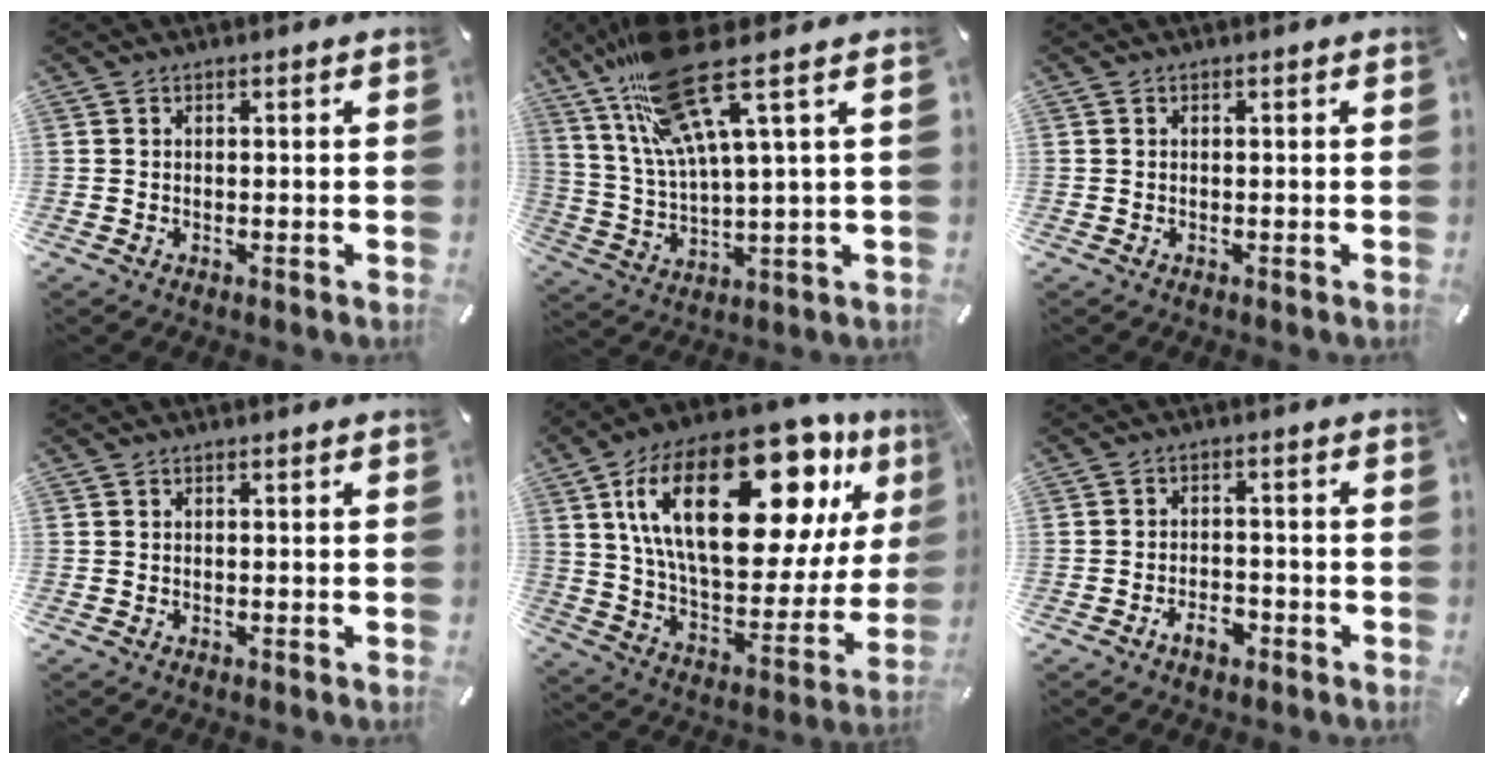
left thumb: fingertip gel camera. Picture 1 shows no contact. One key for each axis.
{"total": 19.2, "fx": 10.9, "fy": 4.3, "fz": 15.2, "tx": -0.327, "ty": -0.040, "tz": 0.178}
{"total": 0.0}
{"total": 0.0}
{"total": 31.6, "fx": 14.6, "fy": 14.8, "fz": 23.8, "tx": -0.418, "ty": -0.081, "tz": 0.243}
{"total": 4.9, "fx": -3.0, "fy": 2.6, "fz": 2.8, "tx": -0.048, "ty": 0.015, "tz": -0.054}